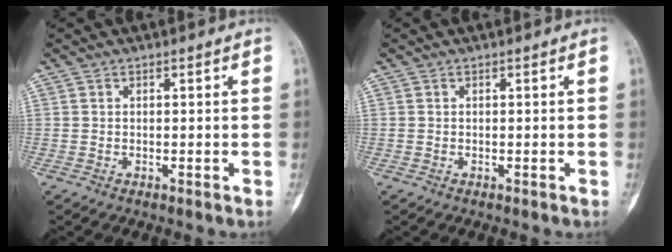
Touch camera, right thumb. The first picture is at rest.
{"total": 0.0}